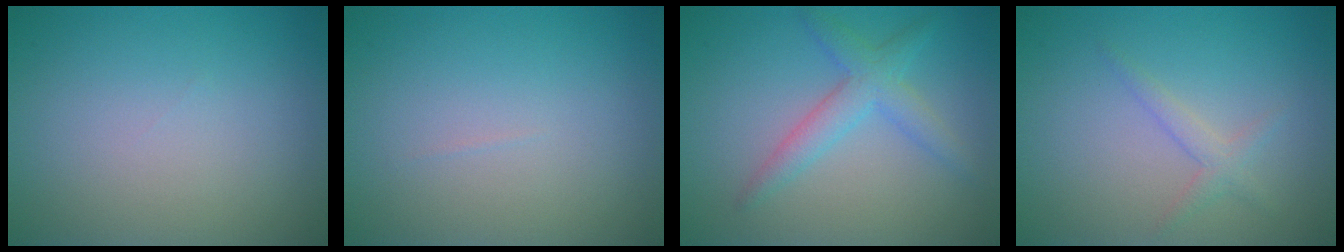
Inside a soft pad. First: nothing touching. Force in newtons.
{"total": 0.0}
{"total": 3.1, "press": 3.1, "slide": 0.0}
{"total": 1.3, "press": 1.3, "slide": 0.1}